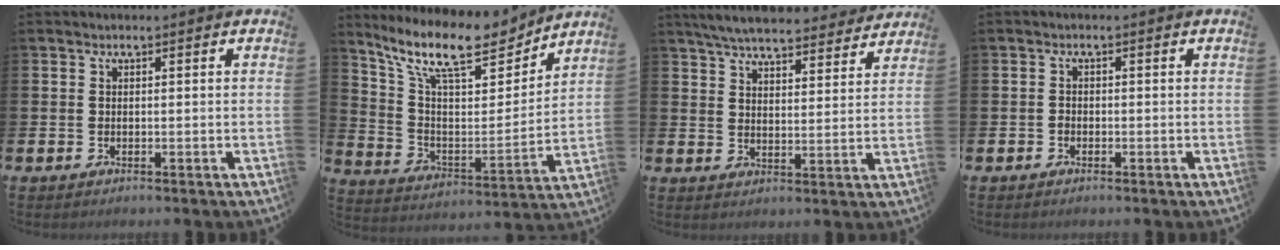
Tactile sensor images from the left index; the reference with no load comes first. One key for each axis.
{"total": 13.3, "fx": 11.1, "fy": 3.6, "fz": 6.2, "tx": -0.148, "ty": -0.067, "tz": 0.194}
{"total": 6.3, "fx": 6.1, "fy": 0.9, "fz": 1.4, "tx": -0.045, "ty": -0.037, "tz": 0.106}
{"total": 0.8, "fx": -0.6, "fy": 0.6, "fz": 0.2, "tx": -0.011, "ty": 0.005, "tz": -0.011}